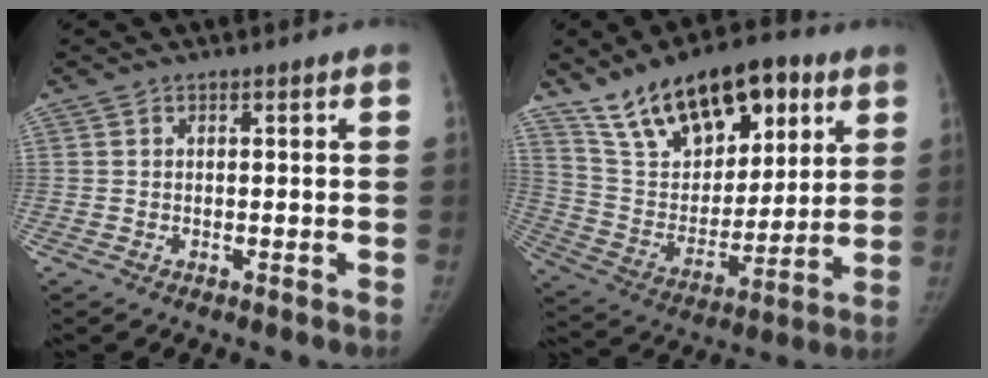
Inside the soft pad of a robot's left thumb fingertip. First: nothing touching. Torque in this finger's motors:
{"motor_torque": [1.98, 1.99, 1.53, -1.24, 0.08]}